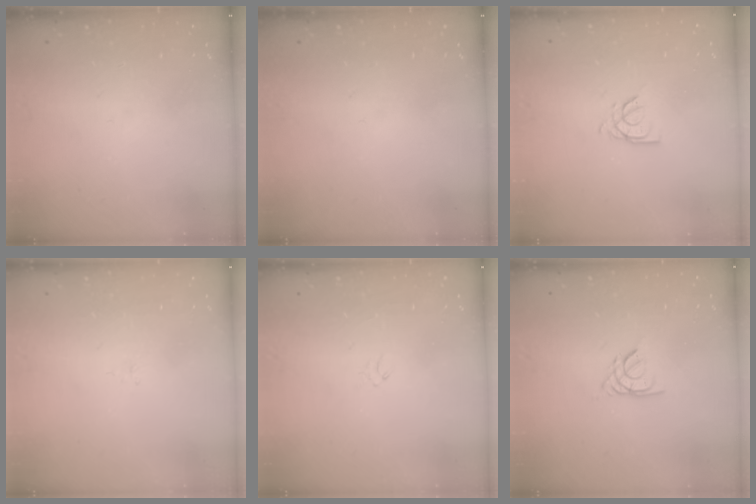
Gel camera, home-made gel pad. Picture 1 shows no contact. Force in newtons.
{"total": 0.0}
{"total": 4.0, "press": 4.0, "slide": 0.1}
{"total": 1.6, "press": 1.5, "slide": 0.3}
{"total": 0.9, "press": 0.8, "slide": 0.4}
{"total": 2.2, "press": 2.1, "slide": 0.5}